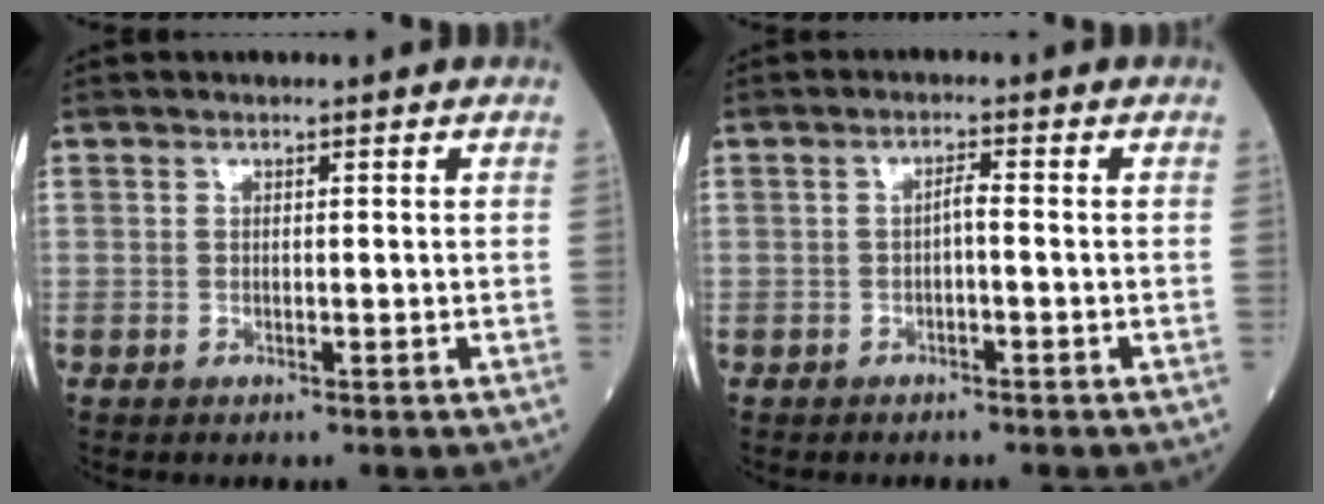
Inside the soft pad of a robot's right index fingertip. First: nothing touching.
{"total": 1.6, "force": [-0.4, 0.2, 1.5], "torque": [-0.023, 0.004, -0.009]}